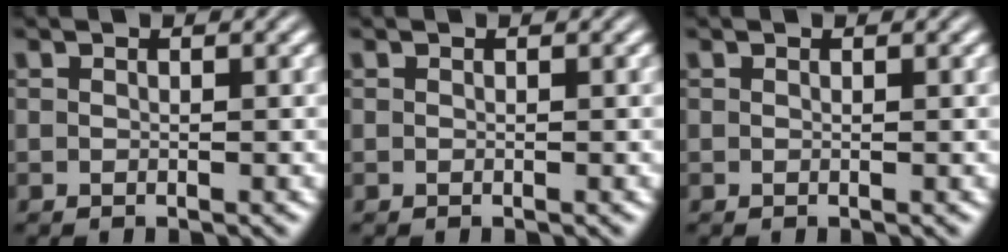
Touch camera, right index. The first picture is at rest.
{"total": 0.0}
{"total": 0.0}